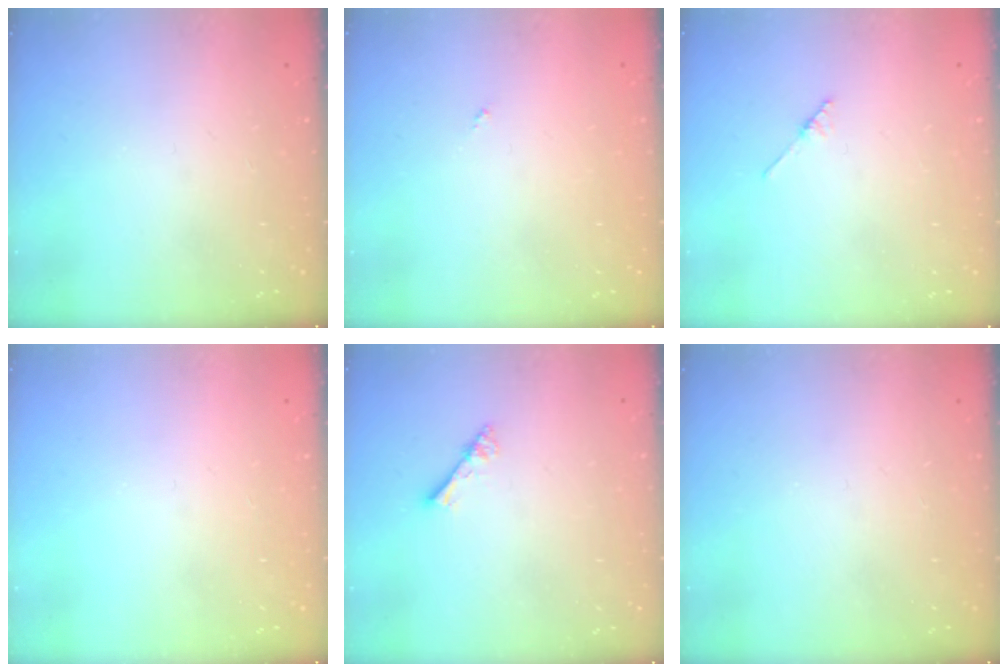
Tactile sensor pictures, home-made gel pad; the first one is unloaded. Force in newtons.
{"total": 0.0}
{"total": 2.1, "press": 2.1, "slide": 0.1}
{"total": 0.0}
{"total": 1.8, "press": 1.8, "slide": 0.1}
{"total": 0.0}